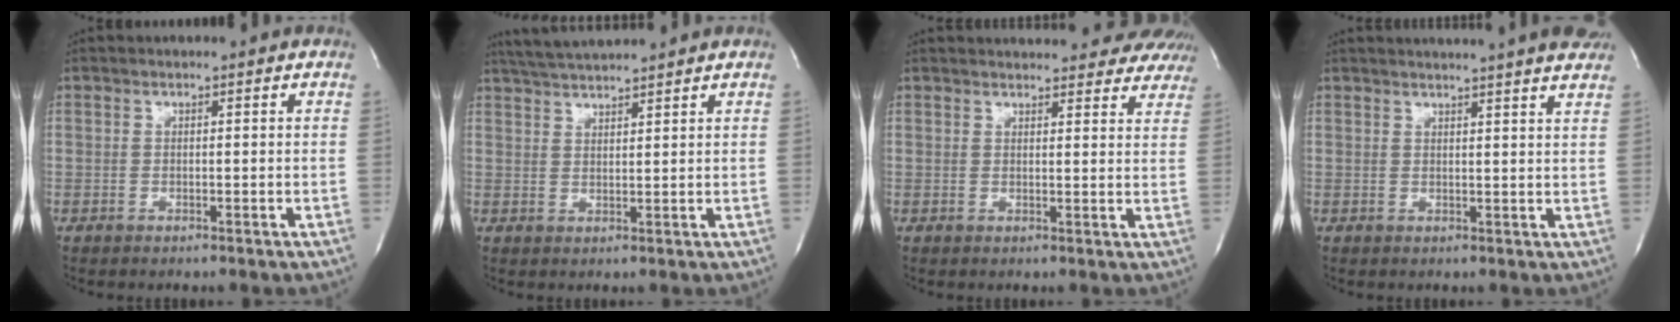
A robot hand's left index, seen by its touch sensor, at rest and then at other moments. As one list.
[{"total": 6.1, "force": [5.7, -0.8, 2.0], "torque": [-0.044, 0.020, 0.104]}, {"total": 22.6, "force": [21.2, 5.5, 5.5], "torque": [-0.084, -0.025, 0.241]}, {"total": 15.8, "force": [14.6, 0.1, 6.2], "torque": [-0.097, -0.006, 0.171]}]